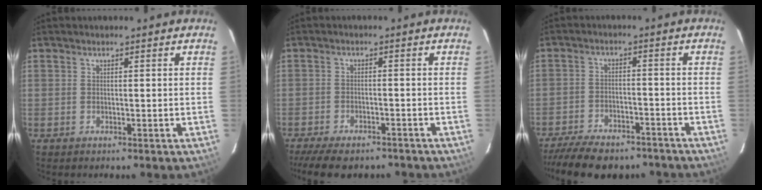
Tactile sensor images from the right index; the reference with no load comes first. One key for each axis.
{"total": 11.6, "fx": -9.5, "fy": 3.8, "fz": 5.4, "tx": -0.123, "ty": -0.024, "tz": -0.145}
{"total": 17.4, "fx": -14.3, "fy": 6.3, "fz": 7.6, "tx": -0.167, "ty": -0.010, "tz": -0.202}